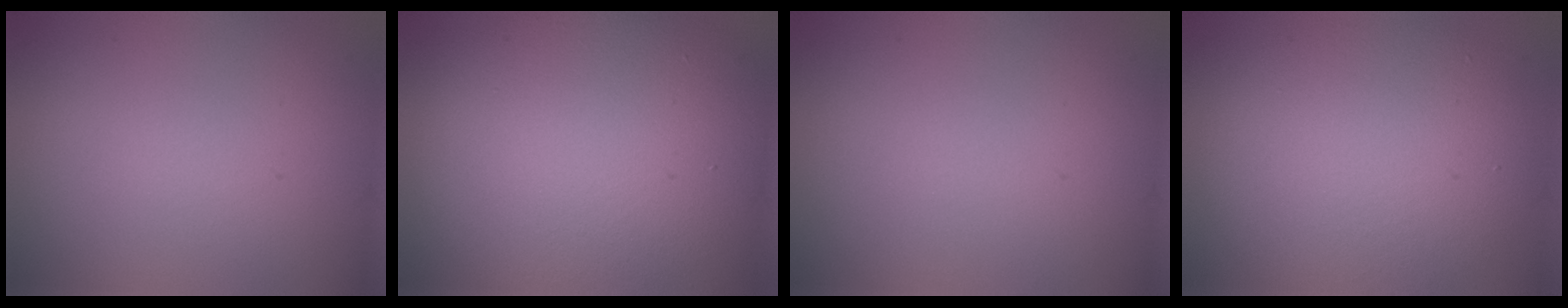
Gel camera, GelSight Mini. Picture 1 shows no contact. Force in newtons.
{"total": 13.6, "press": 13.6, "slide": 1.1}
{"total": 0.0}
{"total": 8.3, "press": 8.3, "slide": 0.7}